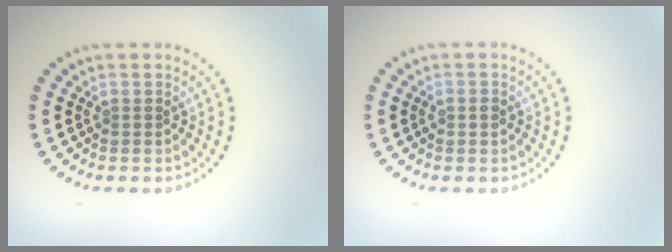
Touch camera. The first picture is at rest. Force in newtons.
{"total": 1.3, "press": 1.3, "slide": 0.1}